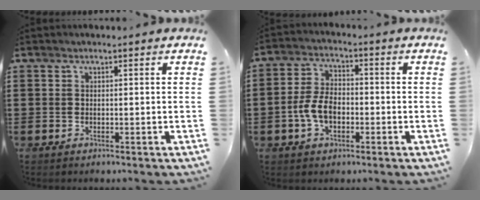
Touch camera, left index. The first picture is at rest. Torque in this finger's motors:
{"motor_torque": [1.19, 0.66, 0.60, 0.09]}